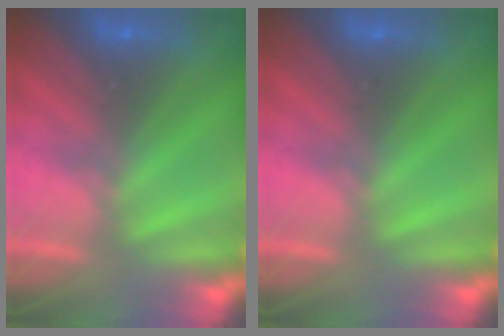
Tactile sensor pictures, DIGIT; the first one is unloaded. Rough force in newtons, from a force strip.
{"total": 0.0}